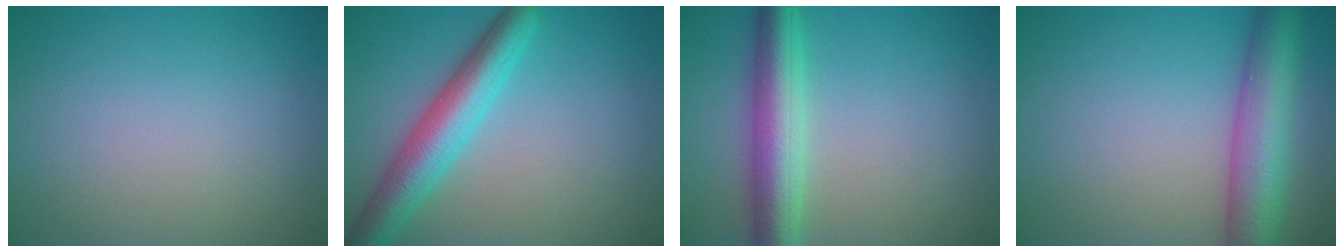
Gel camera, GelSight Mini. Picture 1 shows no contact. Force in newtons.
{"total": 6.0, "press": 6.0, "slide": 0.2}
{"total": 6.0, "press": 6.0, "slide": 0.2}
{"total": 7.3, "press": 7.3, "slide": 0.3}